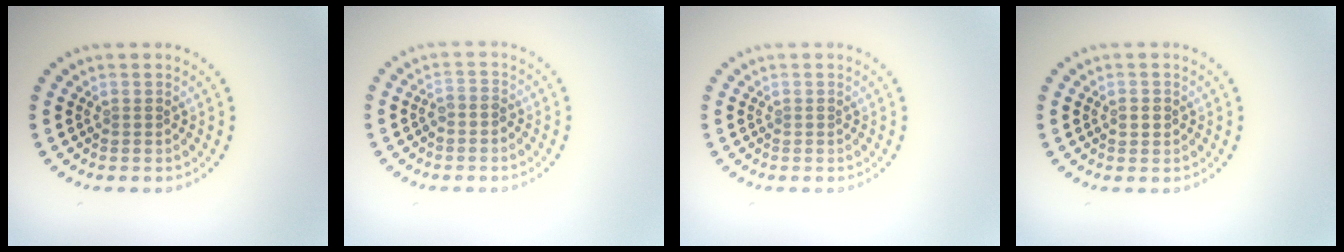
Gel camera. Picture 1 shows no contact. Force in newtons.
{"total": 1.1, "press": 0.8, "slide": 0.7}
{"total": 0.0}
{"total": 1.1, "press": 1.0, "slide": 0.2}